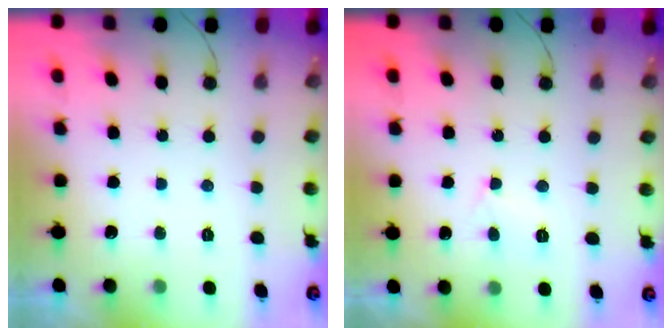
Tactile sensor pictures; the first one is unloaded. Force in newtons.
{"total": 3.2, "press": 3.2, "slide": 0.3}